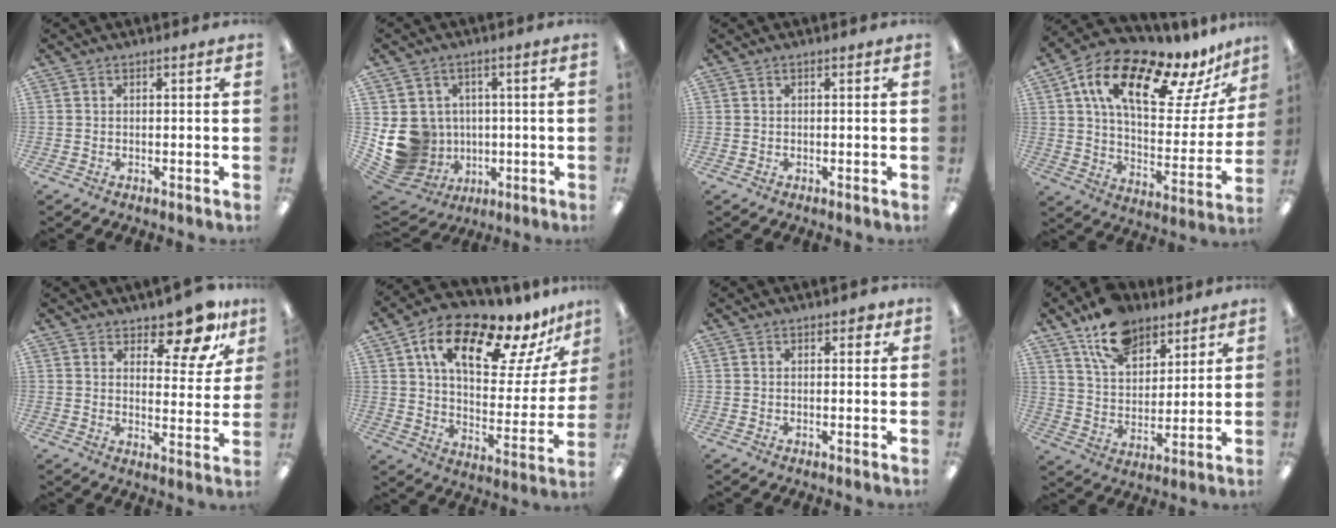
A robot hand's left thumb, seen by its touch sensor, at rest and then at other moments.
{"total": 11.4, "force": [-0.8, 10.7, 3.6], "torque": [-0.116, -0.002, -0.002]}
{"total": 0.0}
{"total": 20.9, "force": [13.8, 8.1, 13.4], "torque": [-0.233, -0.076, 0.233]}
{"total": 11.8, "force": [9.4, 4.5, 5.6], "torque": [-0.059, -0.070, 0.164]}
{"total": 19.2, "force": [12.8, 7.5, 12.1], "torque": [-0.201, -0.070, 0.212]}
{"total": 1.7, "force": [1.0, 1.0, 1.0], "torque": [-0.013, 0.001, 0.016]}
{"total": 13.9, "force": [9.5, 8.0, 6.2], "torque": [-0.103, -0.043, 0.176]}